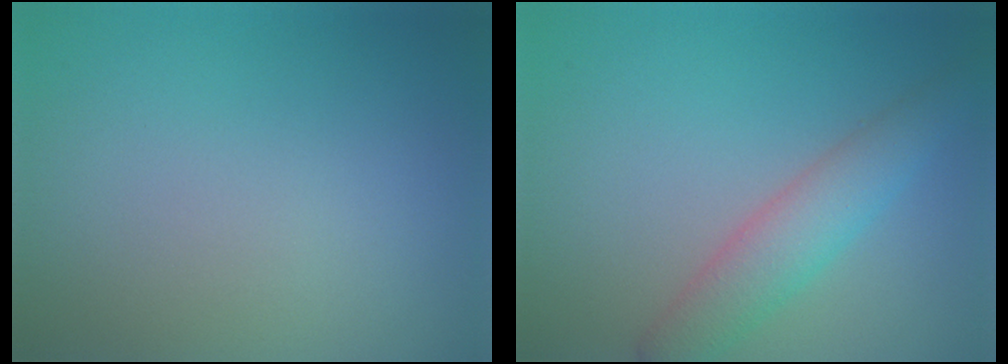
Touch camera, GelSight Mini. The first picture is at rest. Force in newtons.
{"total": 4.1, "press": 4.1, "slide": 0.1}